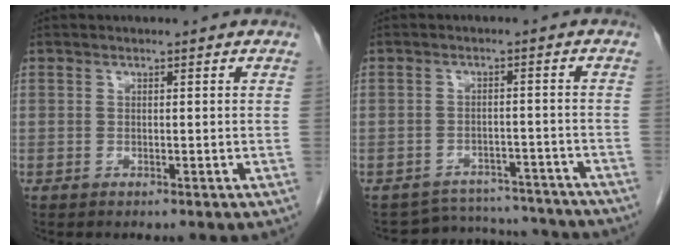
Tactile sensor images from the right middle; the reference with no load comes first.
{"total": 10.6, "force": [-10.3, 2.4, 0.0], "torque": [0.007, 0.025, -0.125]}